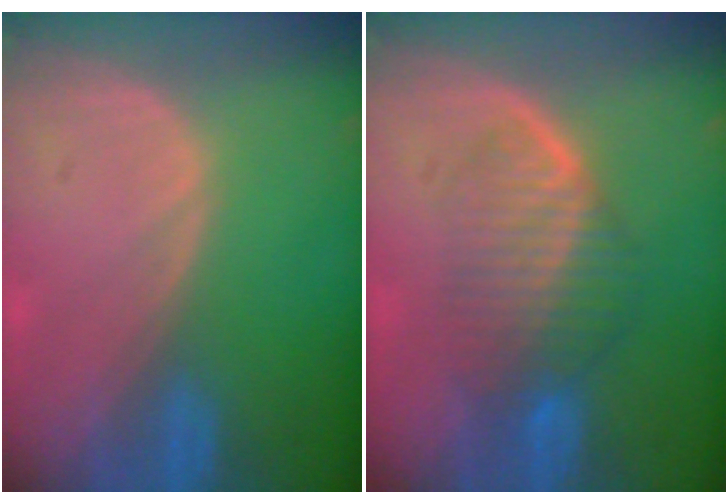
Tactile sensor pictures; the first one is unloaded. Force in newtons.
{"total": 6.7, "press": 6.5, "slide": 1.8}